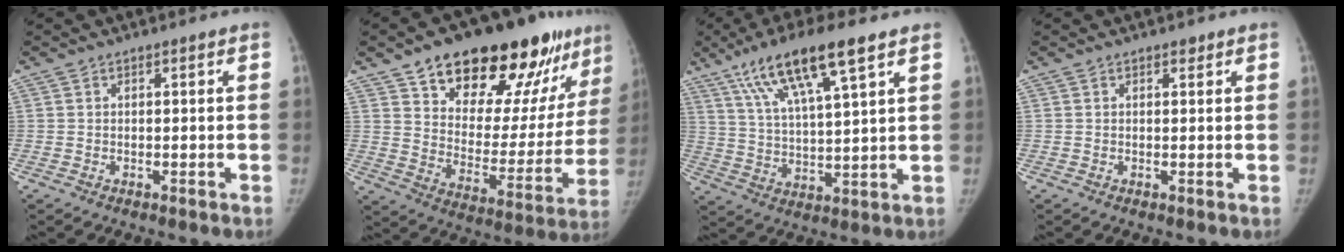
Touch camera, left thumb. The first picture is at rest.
{"total": 27.9, "force": [17.7, 12.5, 17.6], "torque": [-0.209, -0.050, 0.268]}
{"total": 15.0, "force": [8.7, 2.9, 11.8], "torque": [-0.212, -0.020, 0.165]}
{"total": 0.7, "force": [0.5, 0.4, 0.2], "torque": [0.004, -0.004, 0.005]}